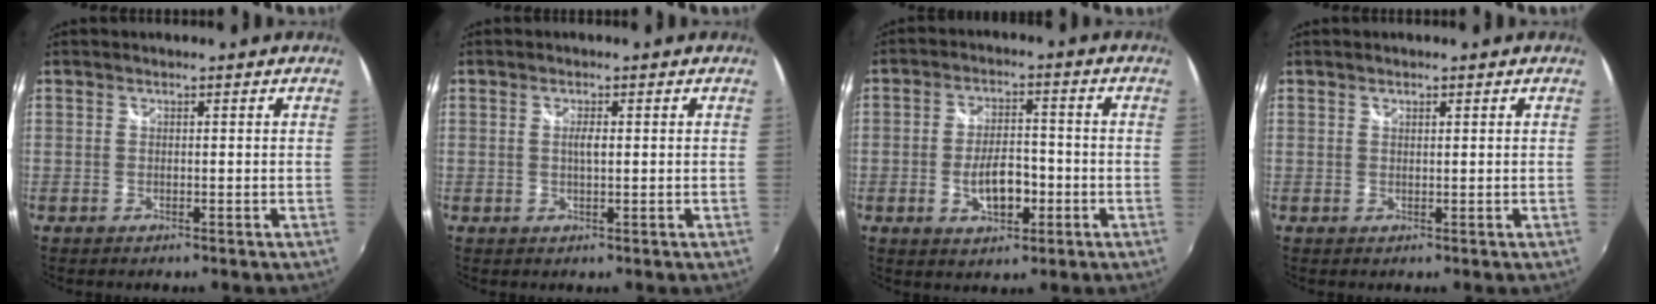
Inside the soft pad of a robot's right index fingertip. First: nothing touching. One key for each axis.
{"total": 1.7, "fx": 0.3, "fy": 0.4, "fz": 1.6, "tx": -0.029, "ty": 0.000, "tz": 0.003}
{"total": 7.5, "fx": -2.4, "fy": 3.6, "fz": 6.1, "tx": -0.118, "ty": 0.004, "tz": -0.032}
{"total": 0.7, "fx": 0.5, "fy": 0.3, "fz": 0.4, "tx": -0.005, "ty": 0.001, "tz": 0.008}